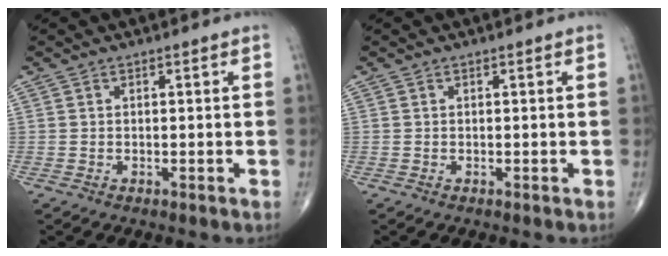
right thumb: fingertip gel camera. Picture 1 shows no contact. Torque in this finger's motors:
{"motor_torque": [0.05, -0.17, 0.15, 0.03, -0.07]}